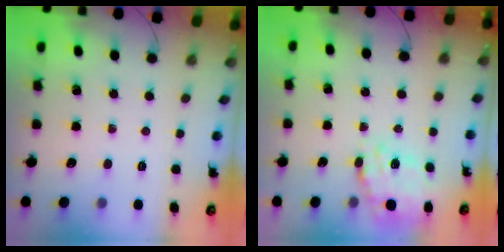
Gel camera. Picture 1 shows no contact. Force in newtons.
{"total": 17.9, "press": 17.6, "slide": 3.4}